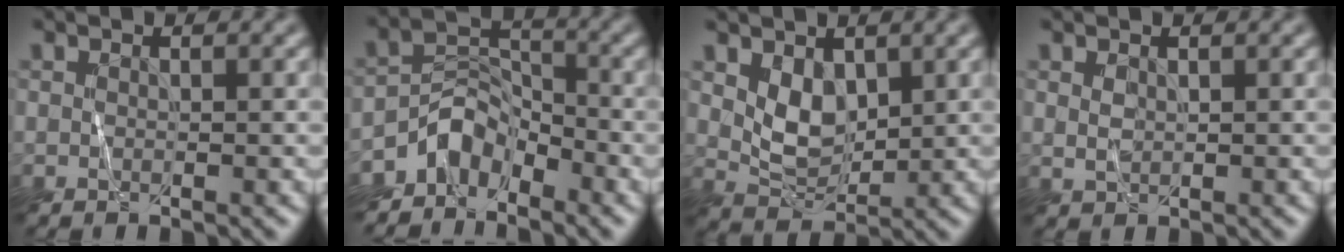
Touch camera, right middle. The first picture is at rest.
{"total": 3.5, "force": [-2.8, 1.9, 0.9], "torque": [-0.011, 0.014, -0.058]}
{"total": 3.0, "force": [1.3, 2.1, 1.8], "torque": [-0.044, -0.008, 0.034]}
{"total": 0.7, "force": [0.5, 0.4, 0.3], "torque": [-0.015, -0.001, 0.015]}